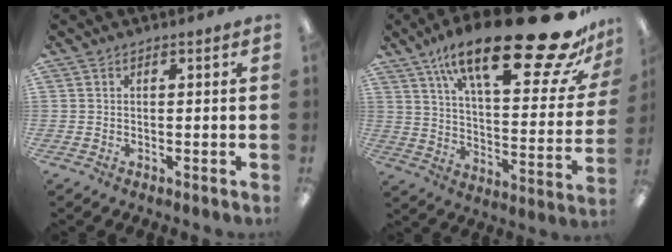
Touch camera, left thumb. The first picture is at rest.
{"total": 30.7, "force": [19.3, 8.9, 22.1], "torque": [-0.333, -0.121, 0.309]}